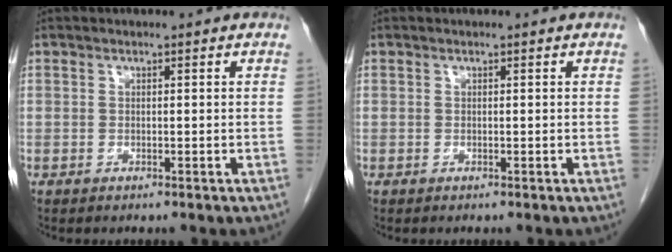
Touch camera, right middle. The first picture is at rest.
{"total": 0.0}